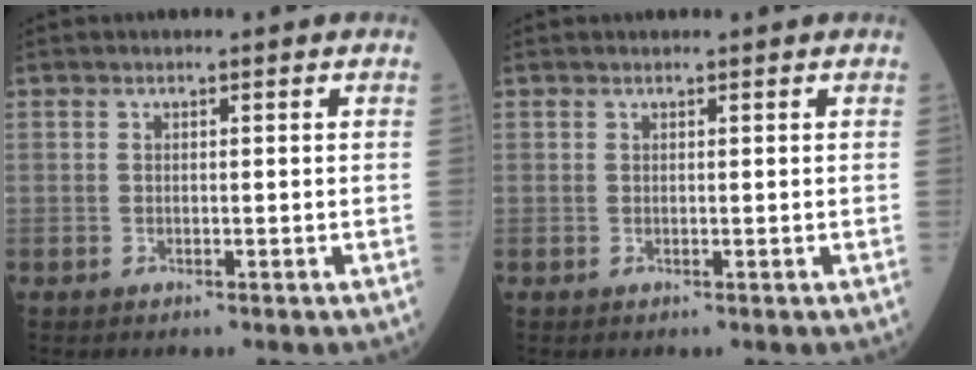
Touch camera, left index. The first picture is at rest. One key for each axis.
{"total": 0.0}